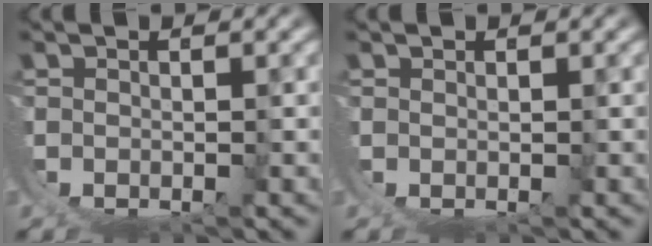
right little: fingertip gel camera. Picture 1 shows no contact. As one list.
[{"total": 0.6, "force": [0.4, -0.4, 0.0], "torque": [0.002, 0.000, 0.010]}]